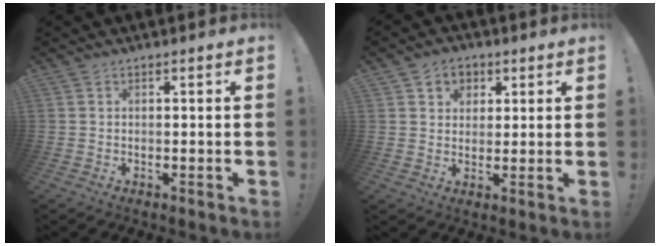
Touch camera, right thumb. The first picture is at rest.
{"total": 6.1, "force": [2.2, 5.4, 1.6], "torque": [-0.019, -0.010, 0.042]}